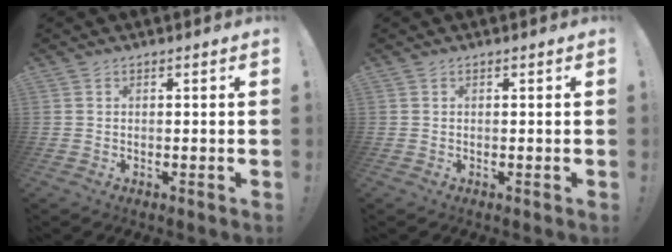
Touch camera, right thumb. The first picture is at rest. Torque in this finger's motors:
{"motor_torque": [-0.05, 0.06, -0.27, 0.27, 0.00]}